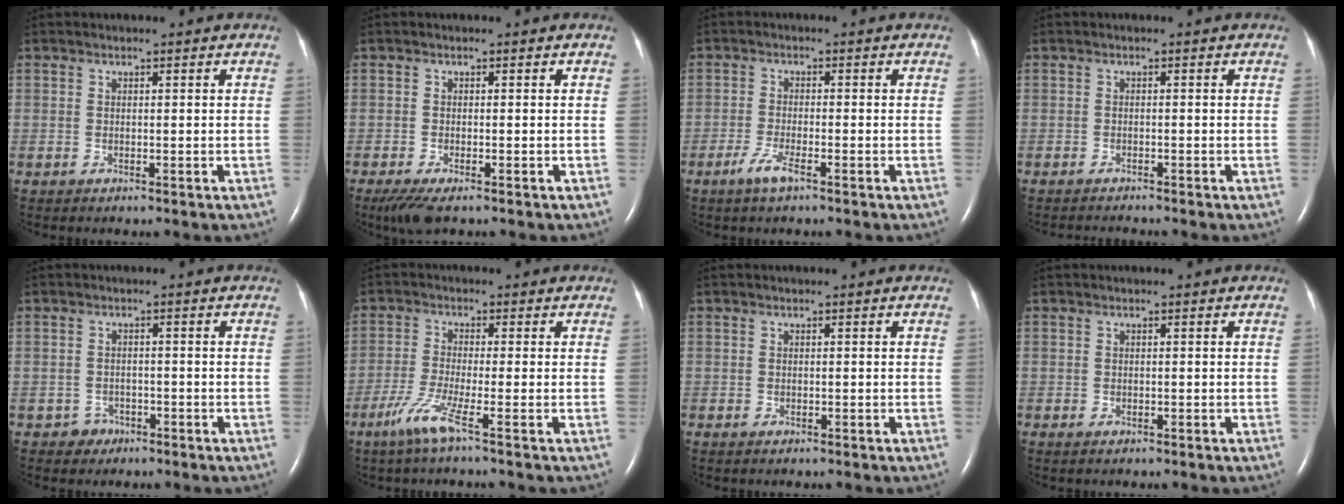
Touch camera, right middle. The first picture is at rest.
{"total": 3.9, "force": [-2.6, 1.0, 2.7], "torque": [-0.056, -0.012, -0.044]}
{"total": 3.3, "force": [-2.1, 0.4, 2.5], "torque": [-0.060, -0.006, -0.043]}
{"total": 1.6, "force": [-1.5, -0.4, -0.2], "torque": [0.001, -0.008, -0.025]}
{"total": 2.2, "force": [-1.4, 1.7, -0.1], "torque": [0.001, 0.009, -0.023]}
{"total": 5.1, "force": [-3.1, -0.7, 4.0], "torque": [-0.089, -0.016, -0.069]}
{"total": 0.5, "force": [-0.3, 0.3, 0.3], "torque": [-0.009, 0.000, -0.005]}
{"total": 0.7, "force": [-0.4, 0.4, 0.5], "torque": [-0.012, 0.000, -0.004]}